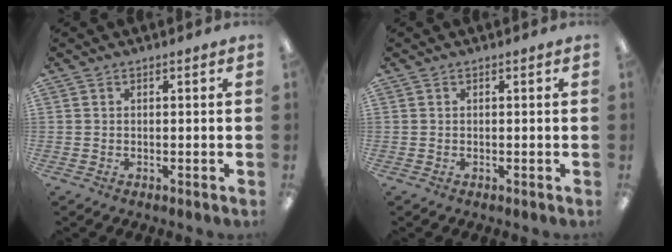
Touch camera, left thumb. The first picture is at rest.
{"total": 0.0}